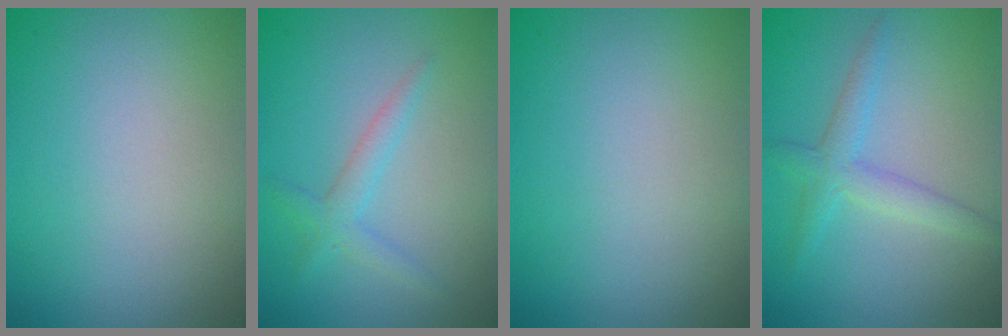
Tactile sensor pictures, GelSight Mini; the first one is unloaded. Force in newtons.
{"total": 2.0, "press": 2.0, "slide": 0.2}
{"total": 0.0}
{"total": 2.5, "press": 2.5, "slide": 0.1}